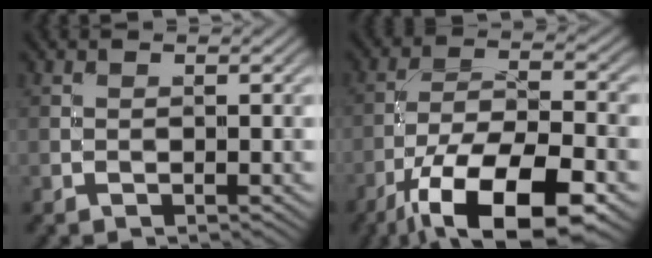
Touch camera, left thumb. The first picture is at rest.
{"total": 15.3, "force": [-8.8, 5.4, 11.2], "torque": [-0.209, -0.015, -0.155]}